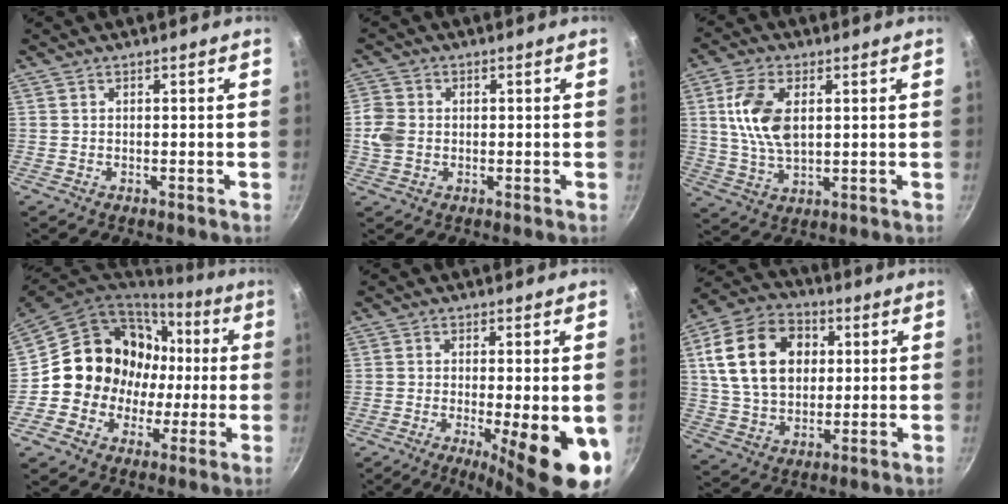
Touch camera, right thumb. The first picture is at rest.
{"total": 5.3, "force": [-0.2, 4.3, 3.1], "torque": [-0.055, 0.005, -0.006]}
{"total": 10.9, "force": [2.3, 6.1, 8.8], "torque": [-0.165, -0.006, 0.044]}
{"total": 16.4, "force": [-0.1, 15.2, 6.3], "torque": [-0.072, 0.042, -0.002]}
{"total": 14.9, "force": [-4.2, 3.9, 13.7], "torque": [-0.181, -0.008, -0.052]}
{"total": 18.1, "force": [4.1, 13.1, 11.8], "torque": [-0.190, 0.010, 0.067]}